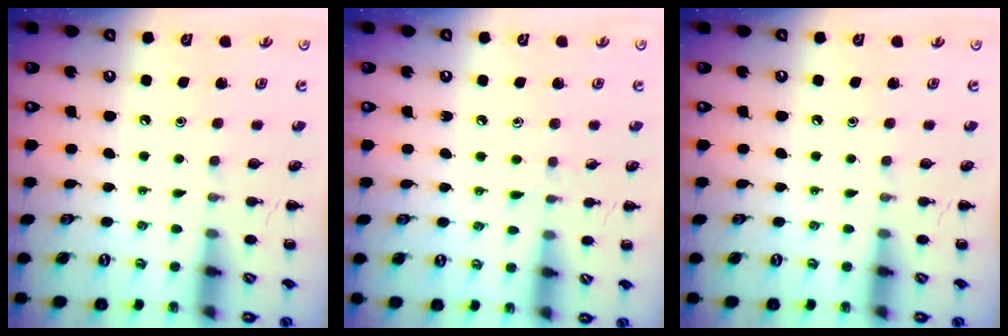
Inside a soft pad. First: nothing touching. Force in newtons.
{"total": 3.7, "press": 3.4, "slide": 1.5}
{"total": 0.0}